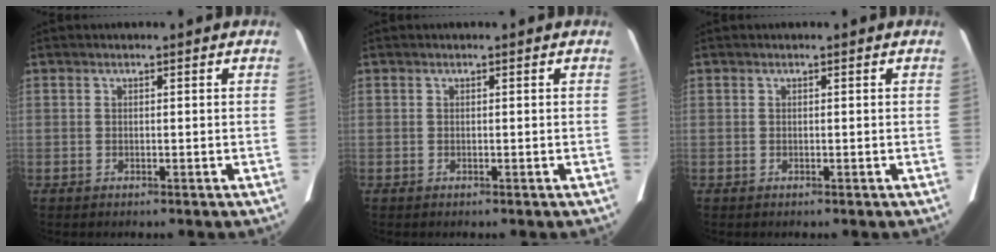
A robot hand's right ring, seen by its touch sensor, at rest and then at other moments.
{"total": 0.0}
{"total": 0.0}